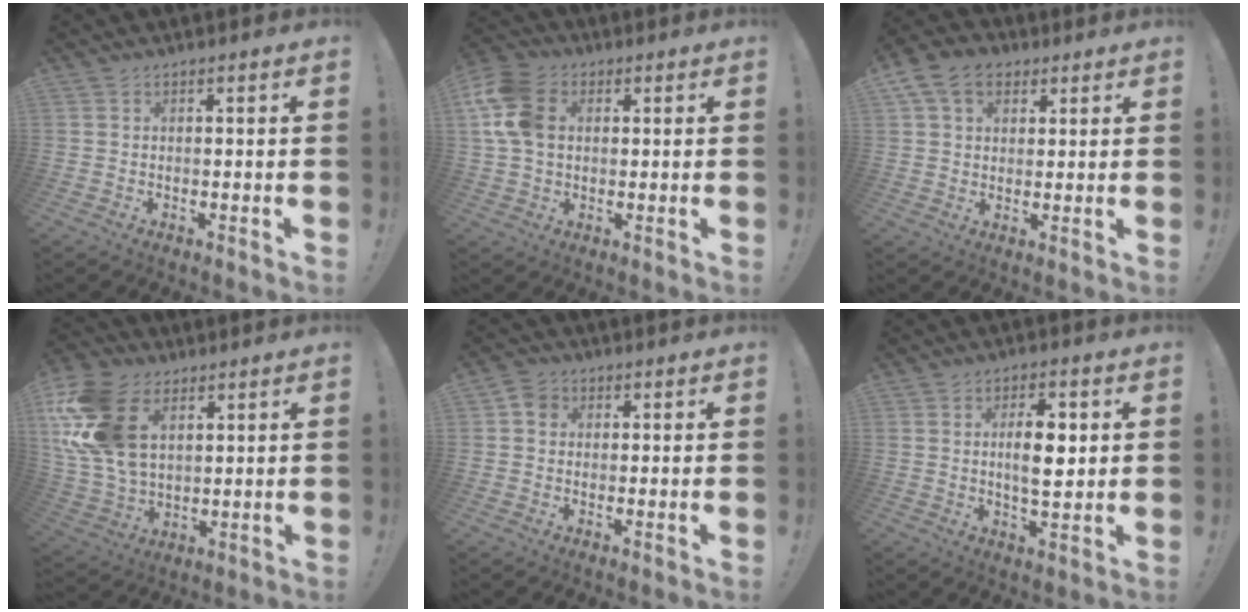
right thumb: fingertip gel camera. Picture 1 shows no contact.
{"total": 13.3, "force": [2.9, 9.8, 8.5], "torque": [-0.179, 0.003, 0.058]}
{"total": 10.3, "force": [4.6, 7.5, 5.3], "torque": [-0.087, -0.004, 0.091]}
{"total": 21.3, "force": [7.0, 14.4, 14.1], "torque": [-0.289, -0.026, 0.134]}
{"total": 4.2, "force": [0.8, 3.6, 1.9], "torque": [-0.026, 0.005, 0.015]}
{"total": 9.0, "force": [1.2, 4.0, 7.9], "torque": [-0.129, -0.002, 0.014]}